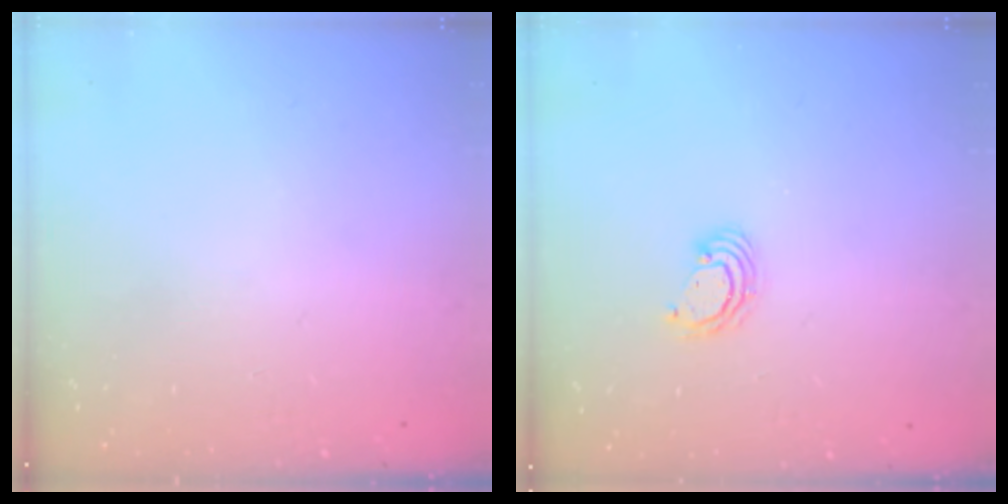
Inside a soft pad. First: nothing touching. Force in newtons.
{"total": 3.8, "press": 3.8, "slide": 0.2}